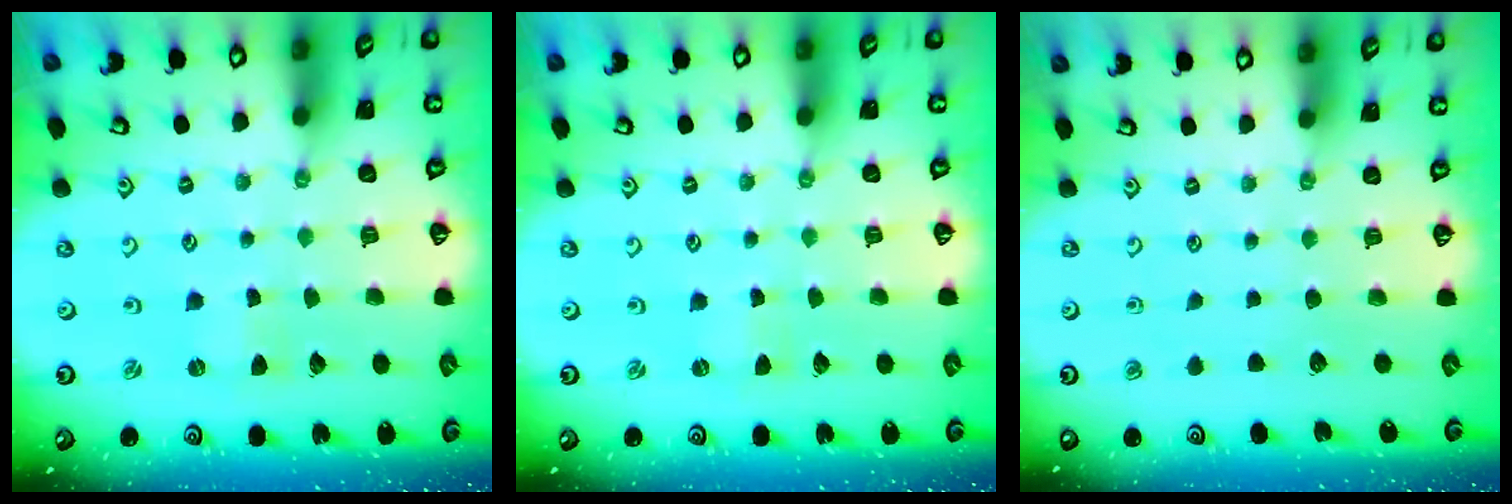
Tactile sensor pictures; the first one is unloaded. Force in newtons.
{"total": 0.0}
{"total": 0.0}